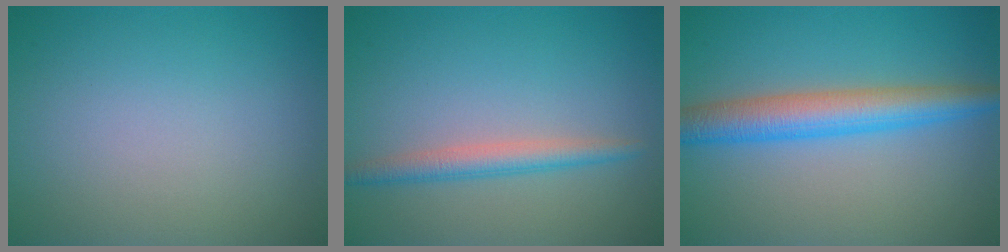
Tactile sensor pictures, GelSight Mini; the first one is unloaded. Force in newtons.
{"total": 2.4, "press": 2.4, "slide": 0.1}
{"total": 5.2, "press": 5.2, "slide": 0.2}